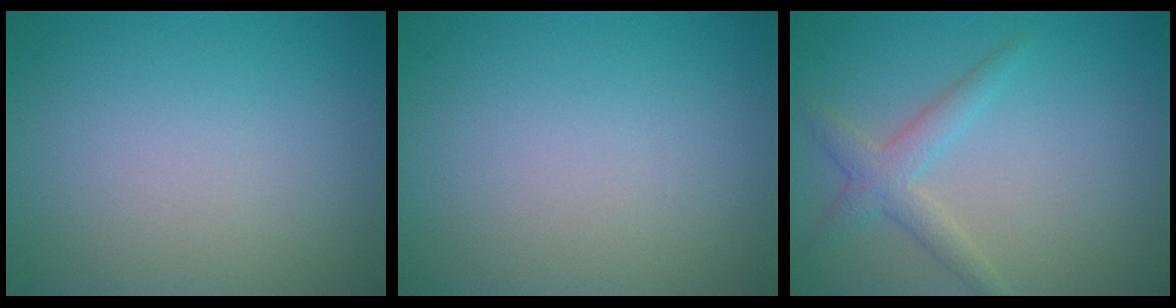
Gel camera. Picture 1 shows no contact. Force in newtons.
{"total": 0.0}
{"total": 2.6, "press": 2.6, "slide": 0.0}